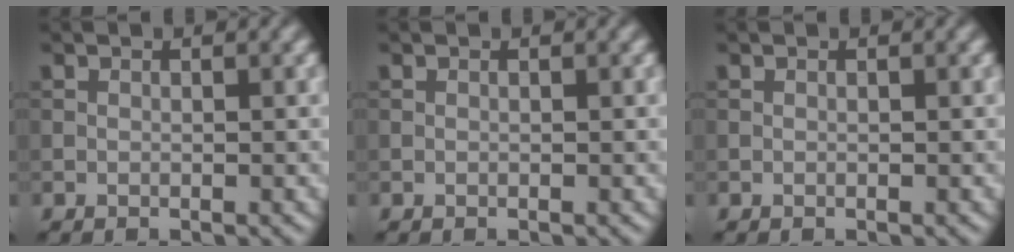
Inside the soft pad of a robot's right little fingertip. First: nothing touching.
{"total": 0.0}
{"total": 0.0}